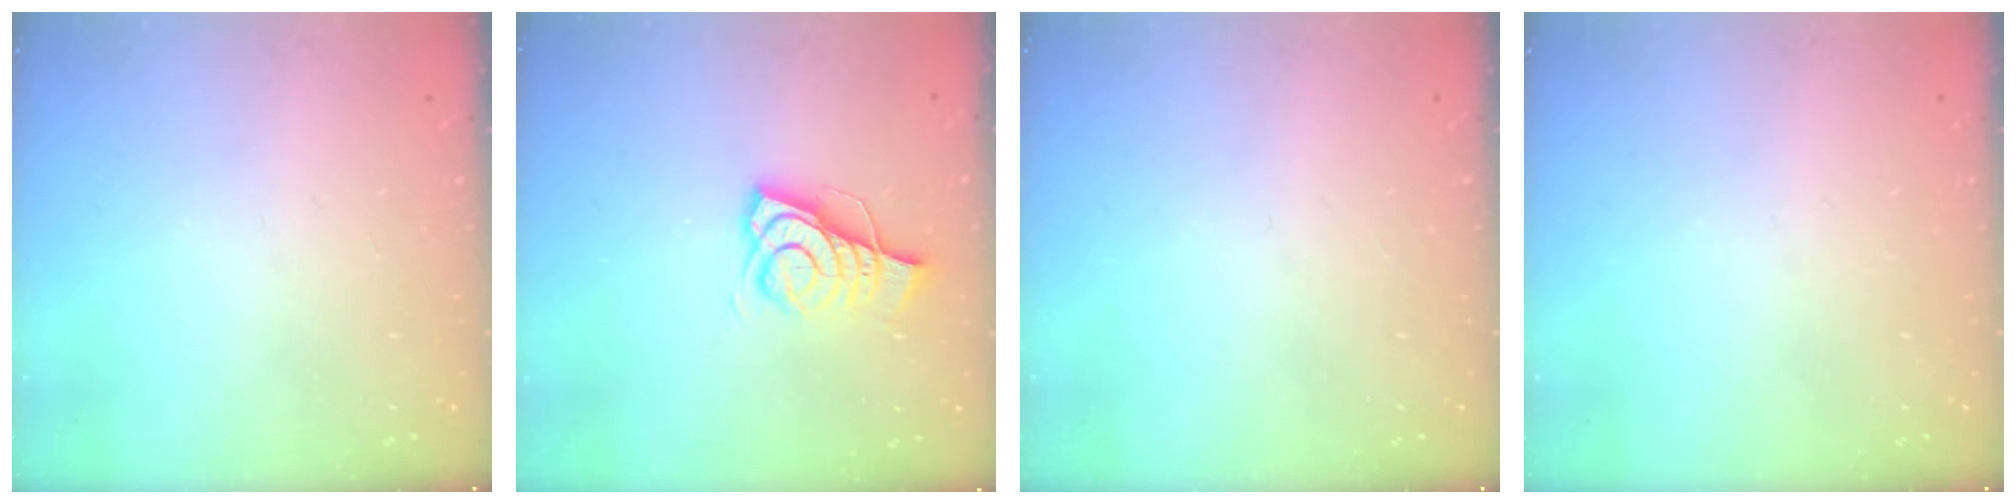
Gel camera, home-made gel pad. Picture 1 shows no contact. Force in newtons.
{"total": 10.2, "press": 9.7, "slide": 3.4}
{"total": 0.0}
{"total": 0.0}